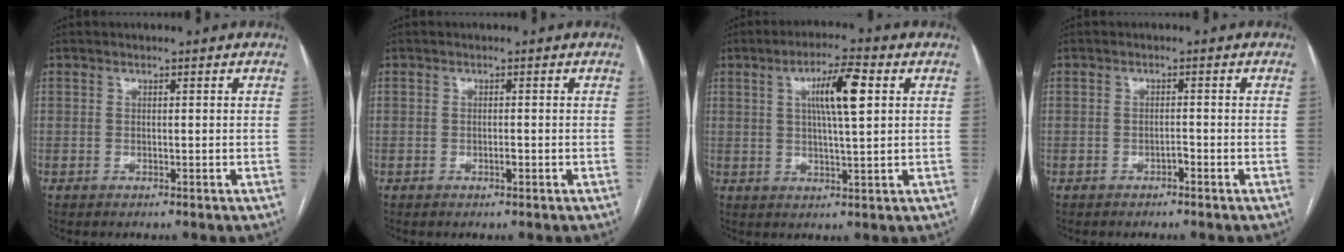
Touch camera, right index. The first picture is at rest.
{"total": 0.8, "force": [-0.3, 0.3, 0.7], "torque": [-0.015, 0.000, -0.005]}
{"total": 7.9, "force": [2.3, 0.9, 7.5], "torque": [-0.133, 0.009, 0.039]}
{"total": 1.0, "force": [-0.7, 0.3, 0.6], "torque": [-0.011, 0.001, -0.012]}